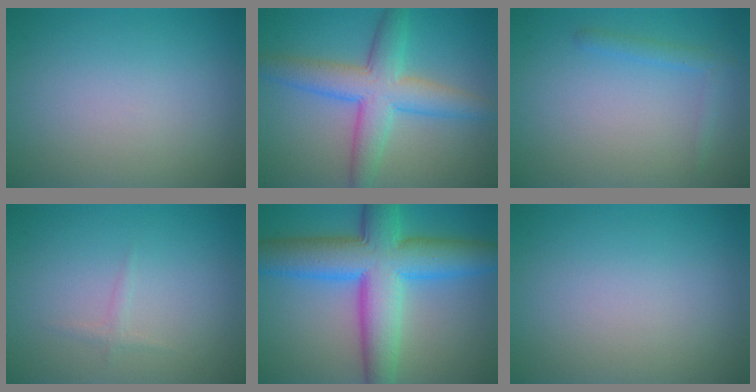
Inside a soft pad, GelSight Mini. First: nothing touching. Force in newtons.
{"total": 6.5, "press": 6.5, "slide": 0.3}
{"total": 1.5, "press": 1.5, "slide": 0.1}
{"total": 0.7, "press": 0.7, "slide": 0.0}
{"total": 11.1, "press": 11.1, "slide": 0.4}
{"total": 0.0}